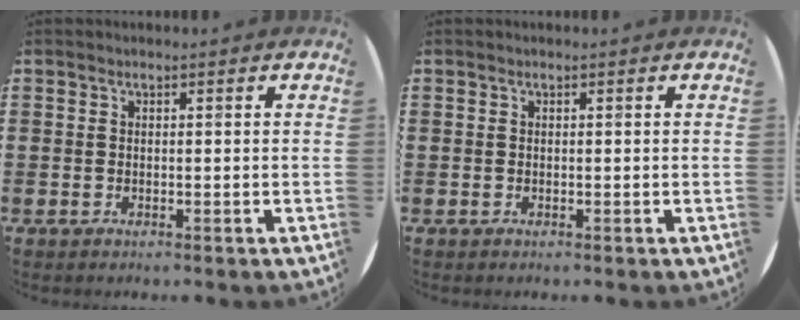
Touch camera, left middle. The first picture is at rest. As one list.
[{"total": 0.0}]